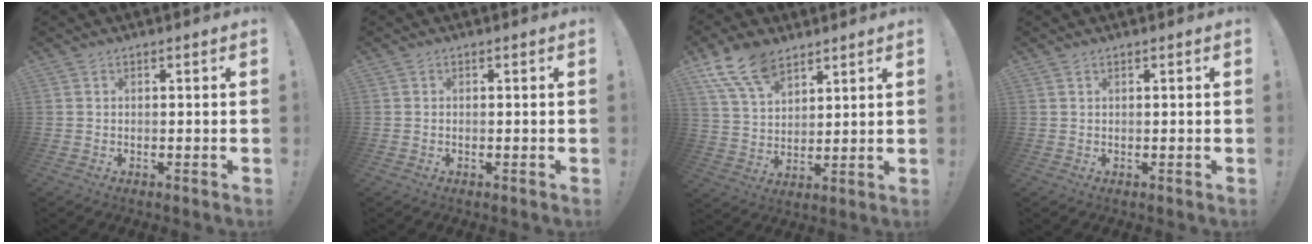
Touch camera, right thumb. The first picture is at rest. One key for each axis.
{"total": 0.0}
{"total": 12.6, "fx": 8.9, "fy": 6.6, "fz": 6.0, "tx": -0.115, "ty": -0.043, "tz": 0.169}
{"total": 0.6, "fx": 0.4, "fy": 0.0, "fz": 0.4, "tx": -0.007, "ty": 0.000, "tz": 0.007}